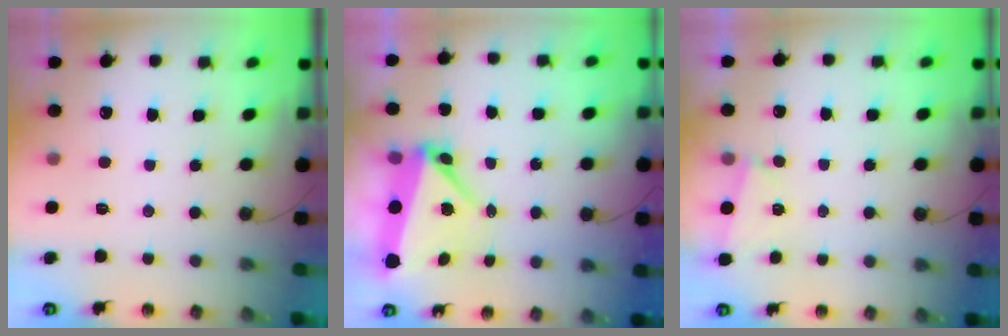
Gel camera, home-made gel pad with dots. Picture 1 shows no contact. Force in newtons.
{"total": 7.0, "press": 6.9, "slide": 0.7}
{"total": 2.8, "press": 1.9, "slide": 2.0}